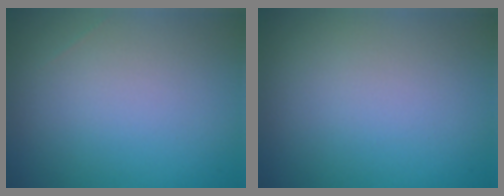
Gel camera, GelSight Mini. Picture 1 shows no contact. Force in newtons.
{"total": 0.0}